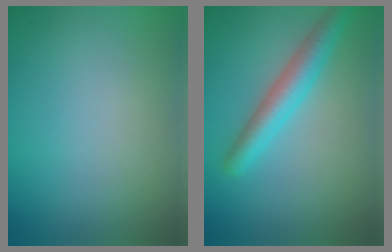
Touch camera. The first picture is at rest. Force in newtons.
{"total": 3.7, "press": 3.7, "slide": 0.2}